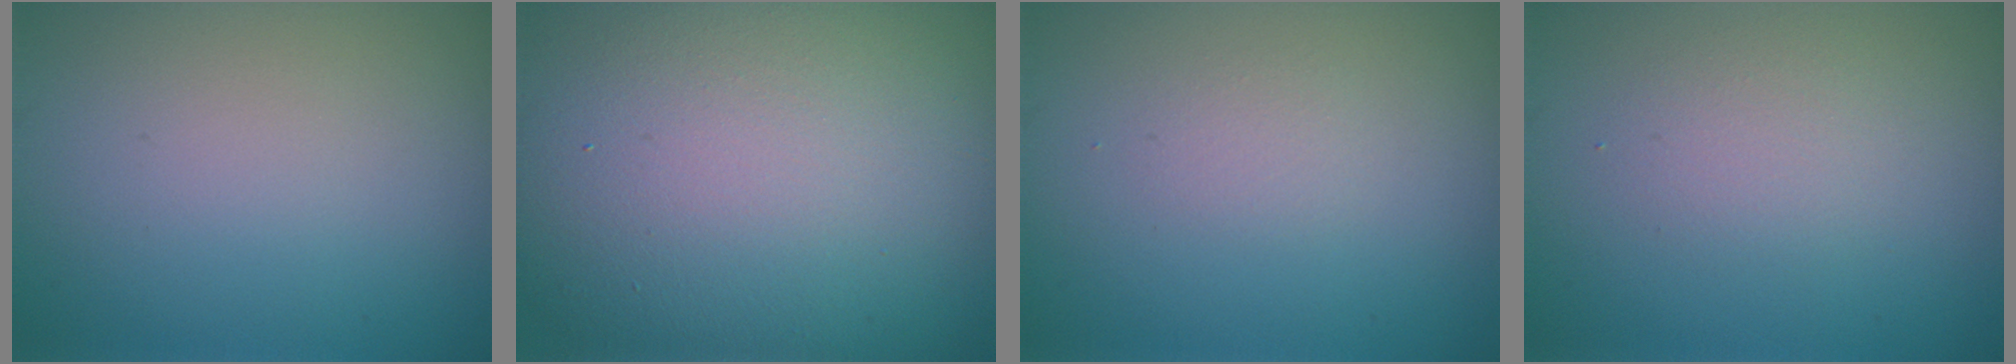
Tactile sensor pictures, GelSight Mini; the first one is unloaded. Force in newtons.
{"total": 20.2, "press": 20.2, "slide": 0.8}
{"total": 0.8, "press": 0.8, "slide": 0.0}
{"total": 1.8, "press": 1.8, "slide": 0.1}